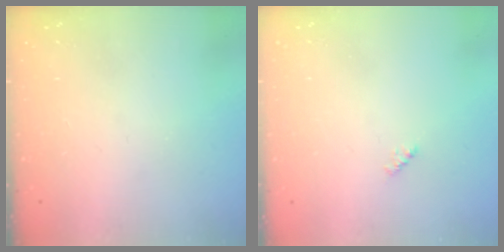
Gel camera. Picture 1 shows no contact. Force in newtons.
{"total": 2.4, "press": 2.4, "slide": 0.4}